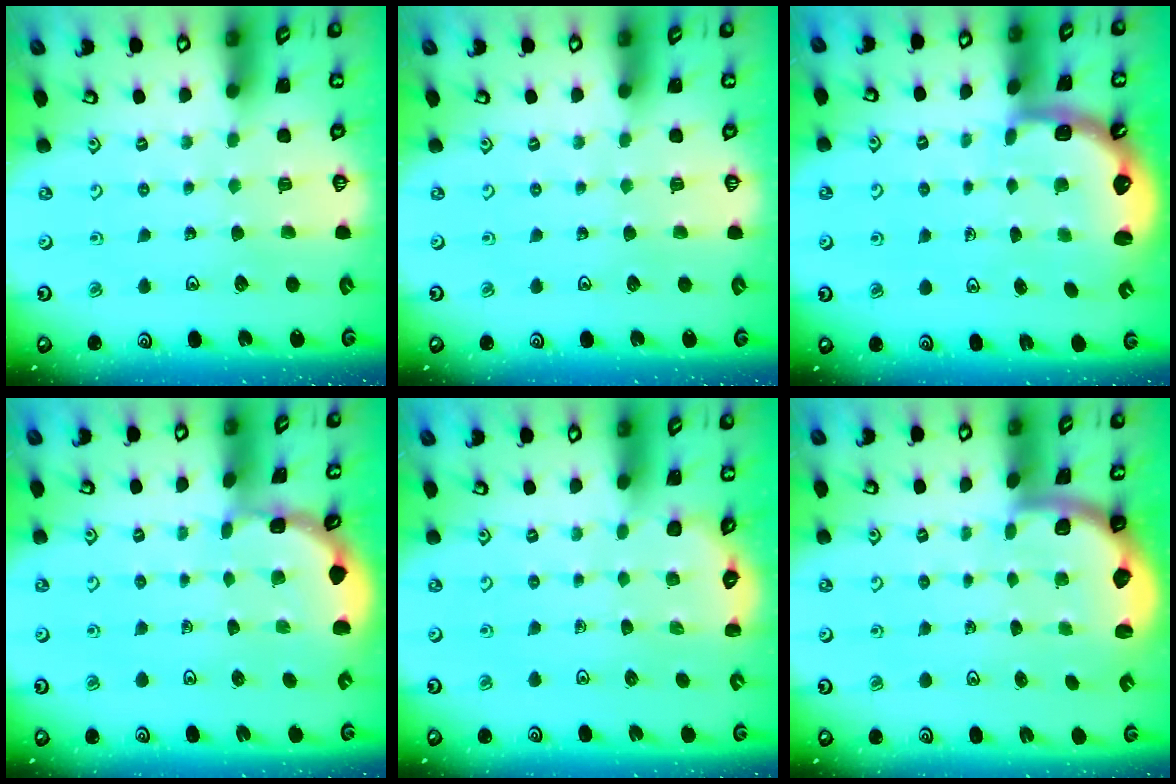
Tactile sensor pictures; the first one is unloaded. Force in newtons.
{"total": 0.0}
{"total": 2.9, "press": 2.4, "slide": 1.6}
{"total": 1.7, "press": 1.7, "slide": 0.1}
{"total": 2.3, "press": 1.9, "slide": 1.3}
{"total": 2.0, "press": 2.0, "slide": 0.5}